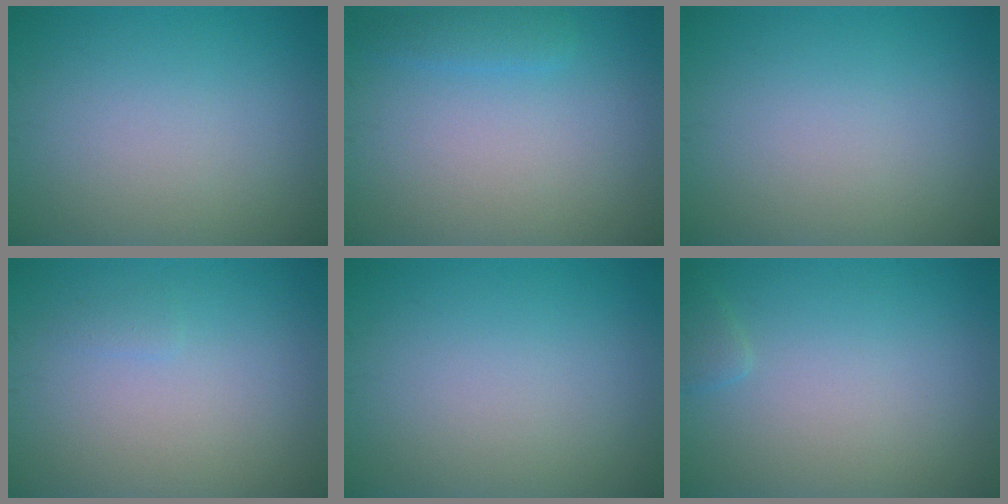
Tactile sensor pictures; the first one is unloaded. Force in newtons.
{"total": 1.4, "press": 1.4, "slide": 0.1}
{"total": 0.0}
{"total": 0.6, "press": 0.5, "slide": 0.1}
{"total": 0.0}
{"total": 0.9, "press": 0.9, "slide": 0.1}